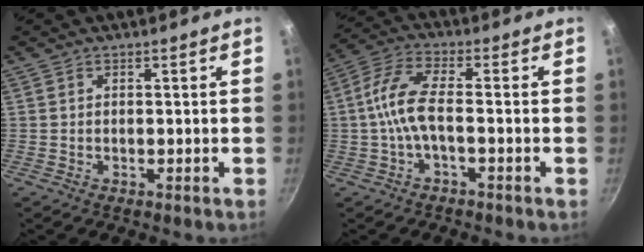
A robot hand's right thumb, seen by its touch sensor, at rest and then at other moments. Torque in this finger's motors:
{"motor_torque": [-0.38, 0.63, 1.24, 0.01, 0.32]}